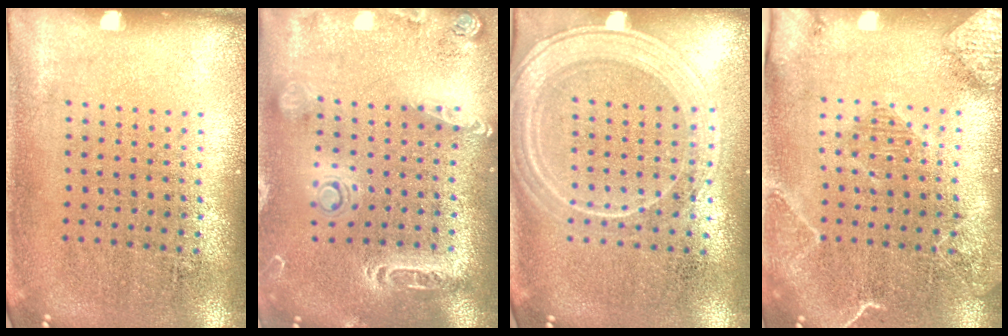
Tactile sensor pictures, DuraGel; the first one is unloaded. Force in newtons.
{"total": 2.1, "press": 2.0, "slide": 0.7}
{"total": 2.0, "press": 1.9, "slide": 0.7}
{"total": 2.2, "press": 2.1, "slide": 0.6}